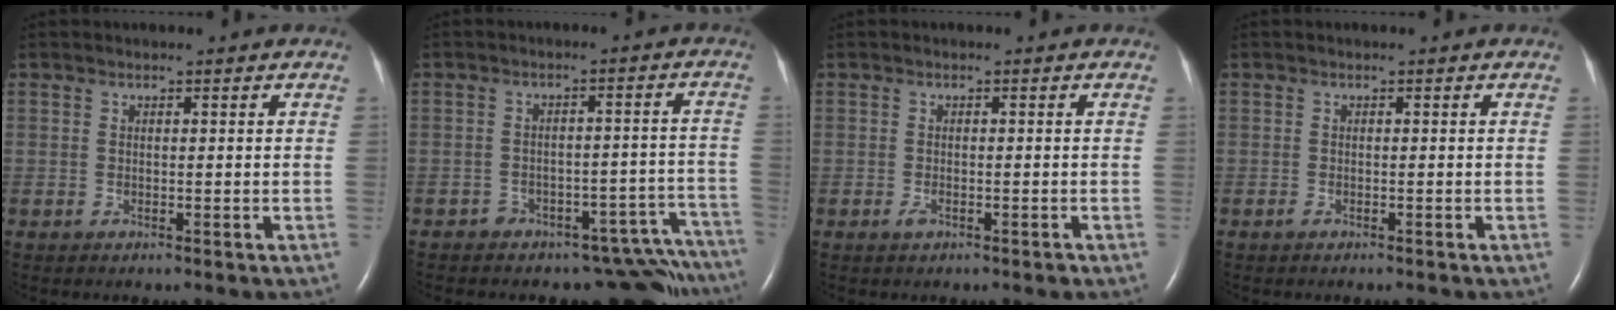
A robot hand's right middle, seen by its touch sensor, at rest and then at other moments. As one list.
[{"total": 13.9, "force": [-13.4, 3.7, 1.6], "torque": [0.009, 0.053, -0.156]}, {"total": 1.5, "force": [-0.9, 0.5, 1.1], "torque": [-0.023, -0.001, -0.014]}, {"total": 1.0, "force": [-0.8, 0.2, 0.5], "torque": [-0.014, -0.002, -0.012]}]